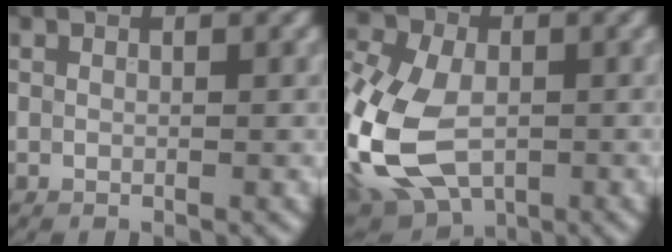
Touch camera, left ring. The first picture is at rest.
{"total": 13.6, "force": [-3.2, 8.7, 10.0], "torque": [-0.218, -0.013, -0.074]}